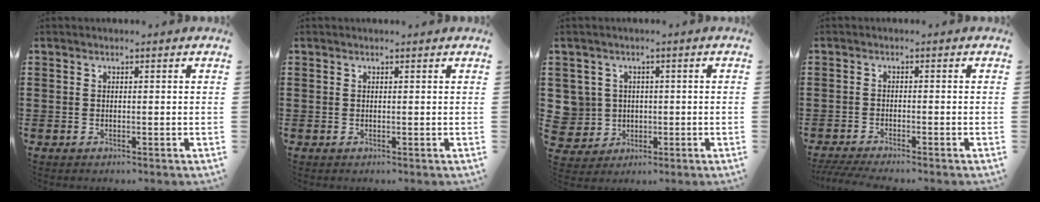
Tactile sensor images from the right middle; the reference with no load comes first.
{"total": 0.0}
{"total": 5.1, "force": [0.2, 5.0, 0.6], "torque": [-0.044, 0.010, 0.004]}
{"total": 2.5, "force": [-2.4, -0.1, 0.8], "torque": [-0.030, -0.009, -0.052]}